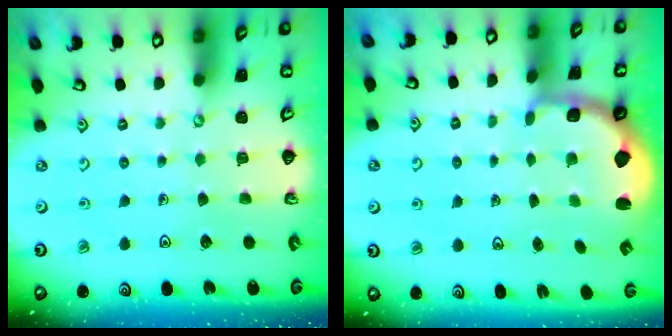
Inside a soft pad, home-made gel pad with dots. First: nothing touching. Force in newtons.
{"total": 2.1, "press": 1.4, "slide": 1.6}